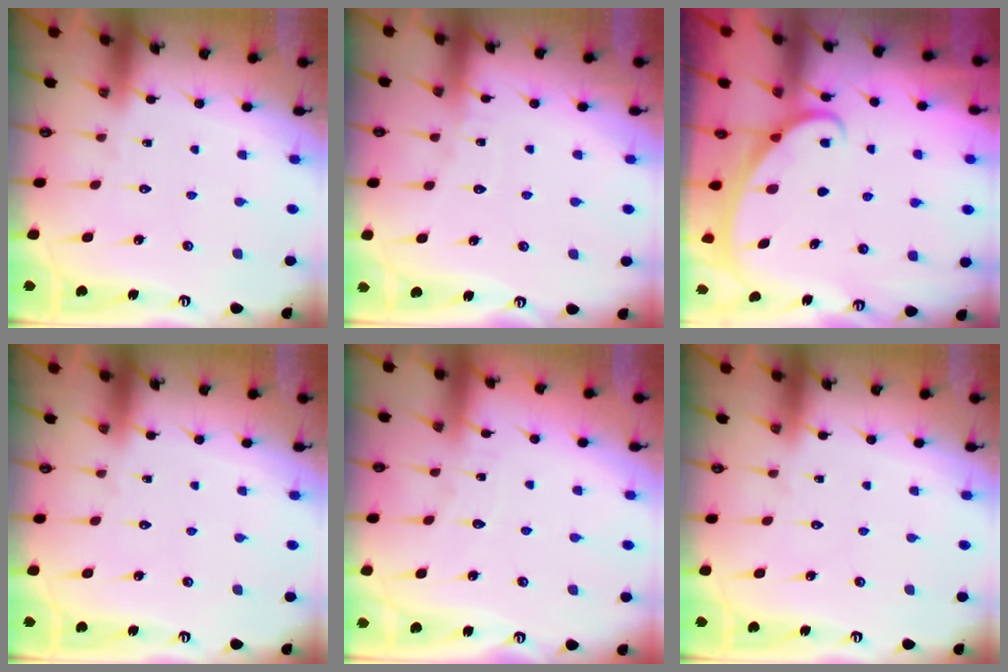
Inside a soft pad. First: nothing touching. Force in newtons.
{"total": 2.7, "press": 2.7, "slide": 0.3}
{"total": 2.2, "press": 2.2, "slide": 0.4}
{"total": 0.0}
{"total": 3.1, "press": 3.1, "slide": 0.4}
{"total": 0.0}